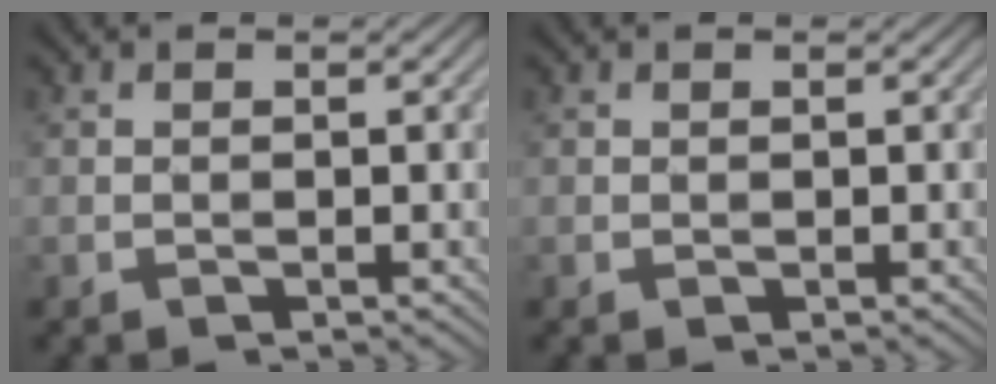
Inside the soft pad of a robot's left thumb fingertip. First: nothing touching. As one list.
[{"total": 0.0}]